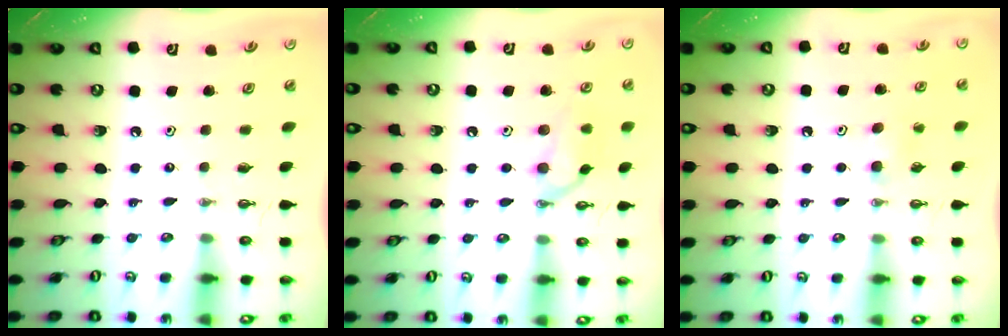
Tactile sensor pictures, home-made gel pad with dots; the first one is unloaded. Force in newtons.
{"total": 10.9, "press": 10.8, "slide": 1.6}
{"total": 6.9, "press": 1.9, "slide": 6.7}